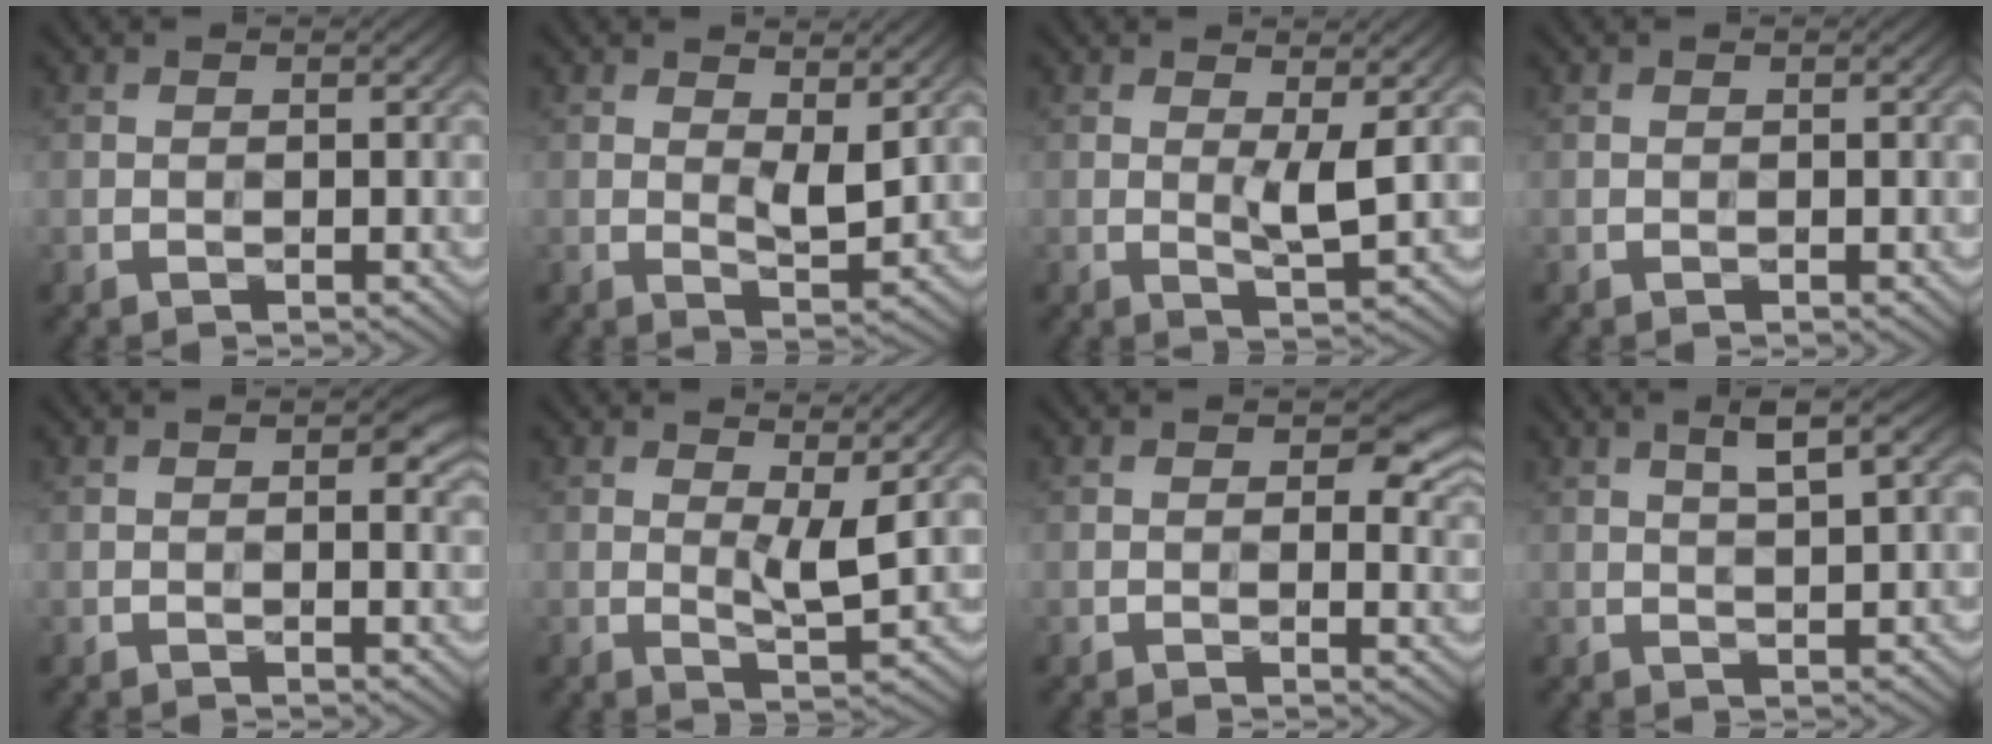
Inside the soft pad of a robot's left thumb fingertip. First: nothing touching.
{"total": 3.5, "force": [1.4, 1.3, 3.0], "torque": [-0.058, -0.007, 0.026]}
{"total": 3.1, "force": [0.6, 0.4, 3.0], "torque": [-0.060, -0.006, 0.013]}
{"total": 0.0}
{"total": 2.7, "force": [0.7, 1.5, 2.1], "torque": [-0.027, -0.001, 0.012]}
{"total": 4.3, "force": [1.5, 1.1, 3.9], "torque": [-0.072, -0.005, 0.027]}
{"total": 4.9, "force": [1.8, 3.0, 3.5], "torque": [-0.050, -0.010, 0.024]}
{"total": 4.5, "force": [2.1, 0.6, 3.9], "torque": [-0.079, 0.010, 0.039]}